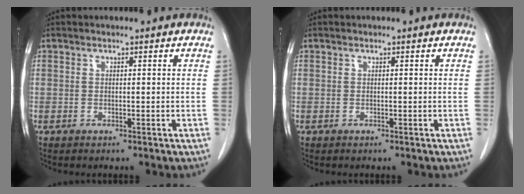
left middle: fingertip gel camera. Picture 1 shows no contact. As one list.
[{"total": 0.0}]